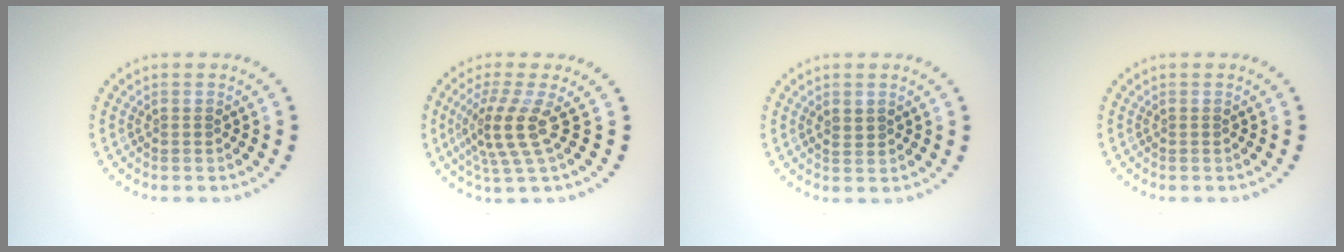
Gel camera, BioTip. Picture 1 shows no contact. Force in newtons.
{"total": 3.9, "press": 2.8, "slide": 2.6}
{"total": 0.7, "press": 0.6, "slide": 0.3}
{"total": 0.0}